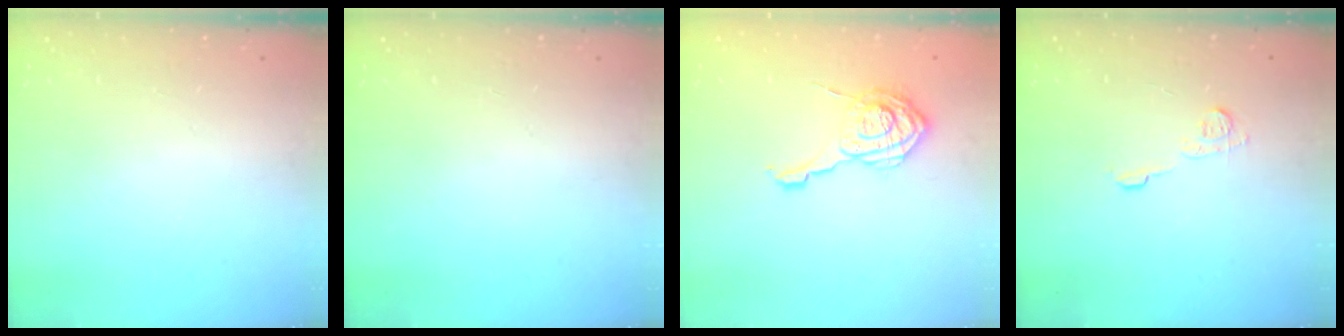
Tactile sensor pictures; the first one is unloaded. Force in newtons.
{"total": 0.0}
{"total": 12.1, "press": 12.1, "slide": 0.7}
{"total": 7.3, "press": 7.3, "slide": 0.5}